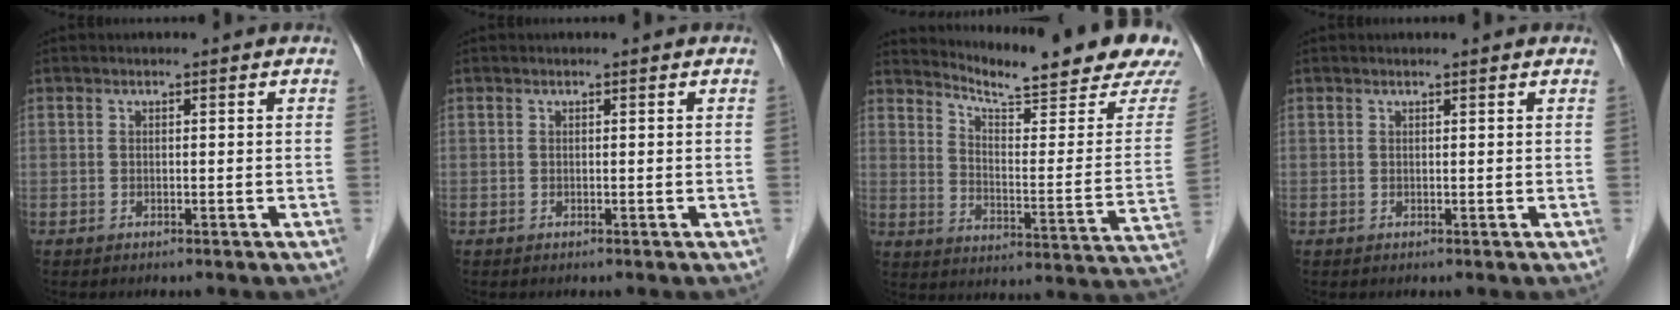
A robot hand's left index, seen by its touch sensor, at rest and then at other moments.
{"total": 0.0}
{"total": 20.3, "force": [18.6, 0.1, 8.2], "torque": [-0.130, -0.092, 0.240]}
{"total": 1.6, "force": [1.5, 0.1, 0.5], "torque": [-0.014, 0.010, 0.018]}